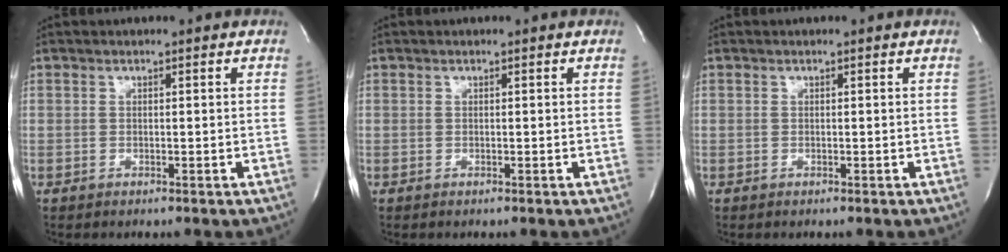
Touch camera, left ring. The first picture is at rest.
{"total": 0.0}
{"total": 0.0}